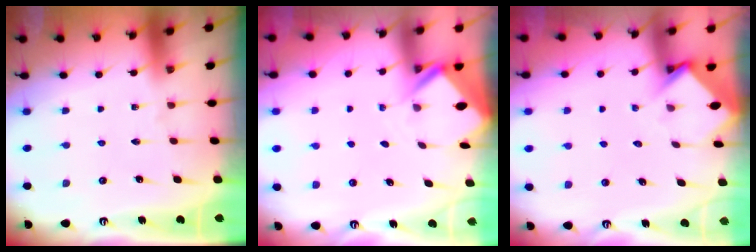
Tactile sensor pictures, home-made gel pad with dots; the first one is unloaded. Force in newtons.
{"total": 2.3, "press": 2.3, "slide": 0.1}
{"total": 3.5, "press": 3.5, "slide": 0.3}